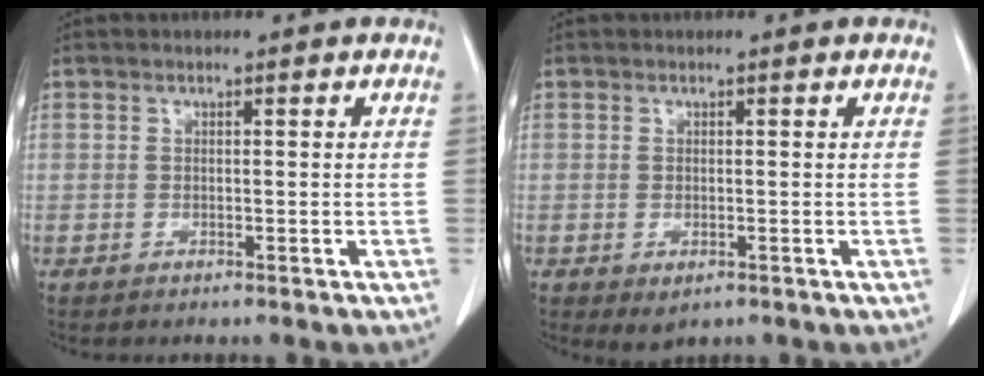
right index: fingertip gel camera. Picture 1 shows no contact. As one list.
[{"total": 2.0, "force": [-0.8, 1.2, 1.4], "torque": [-0.018, -0.004, -0.001]}]